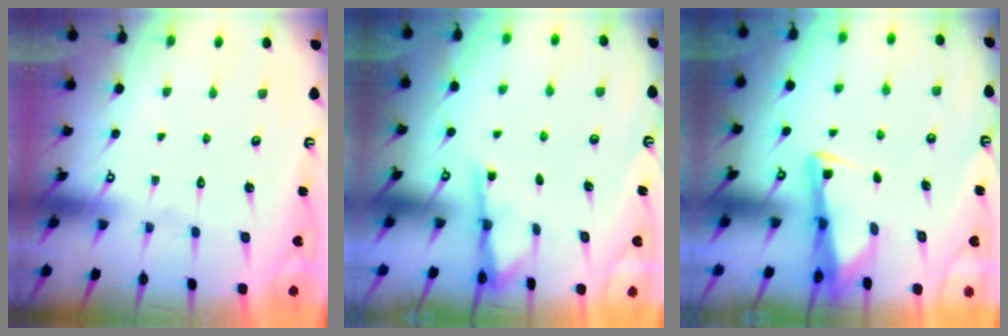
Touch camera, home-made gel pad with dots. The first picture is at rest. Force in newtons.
{"total": 2.2, "press": 2.2, "slide": 0.3}
{"total": 3.4, "press": 3.4, "slide": 0.4}